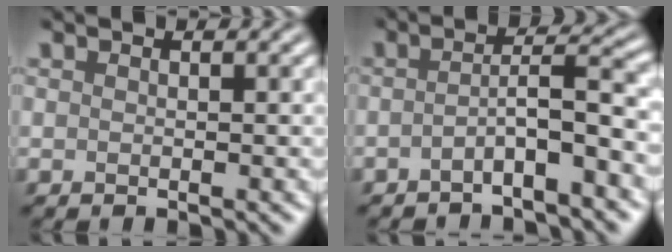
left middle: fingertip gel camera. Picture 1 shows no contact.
{"total": 3.7, "force": [-1.6, 0.6, 3.3], "torque": [-0.055, 0.015, -0.036]}